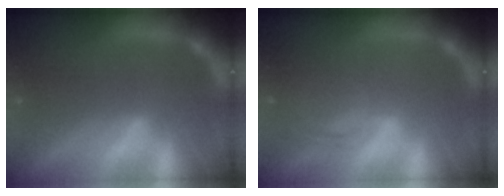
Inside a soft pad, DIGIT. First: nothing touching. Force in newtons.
{"total": 4.5}